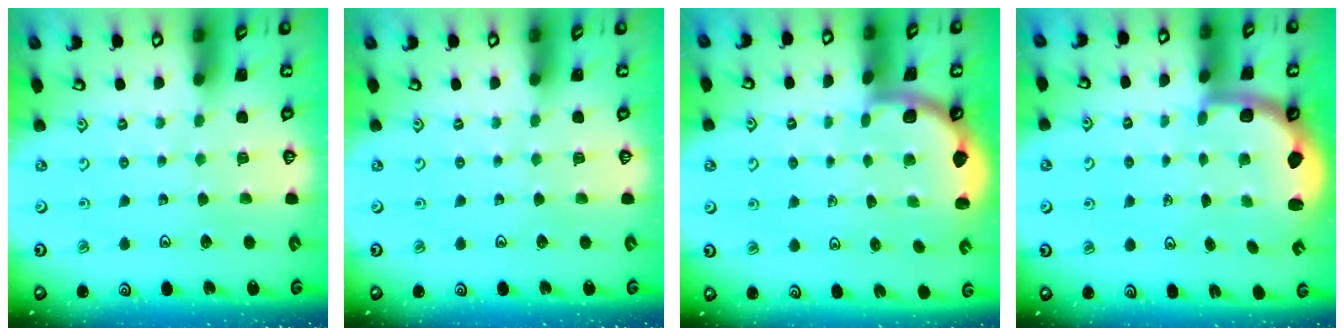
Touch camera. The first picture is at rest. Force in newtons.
{"total": 0.0}
{"total": 1.6, "press": 1.6, "slide": 0.0}
{"total": 2.3, "press": 2.0, "slide": 1.2}